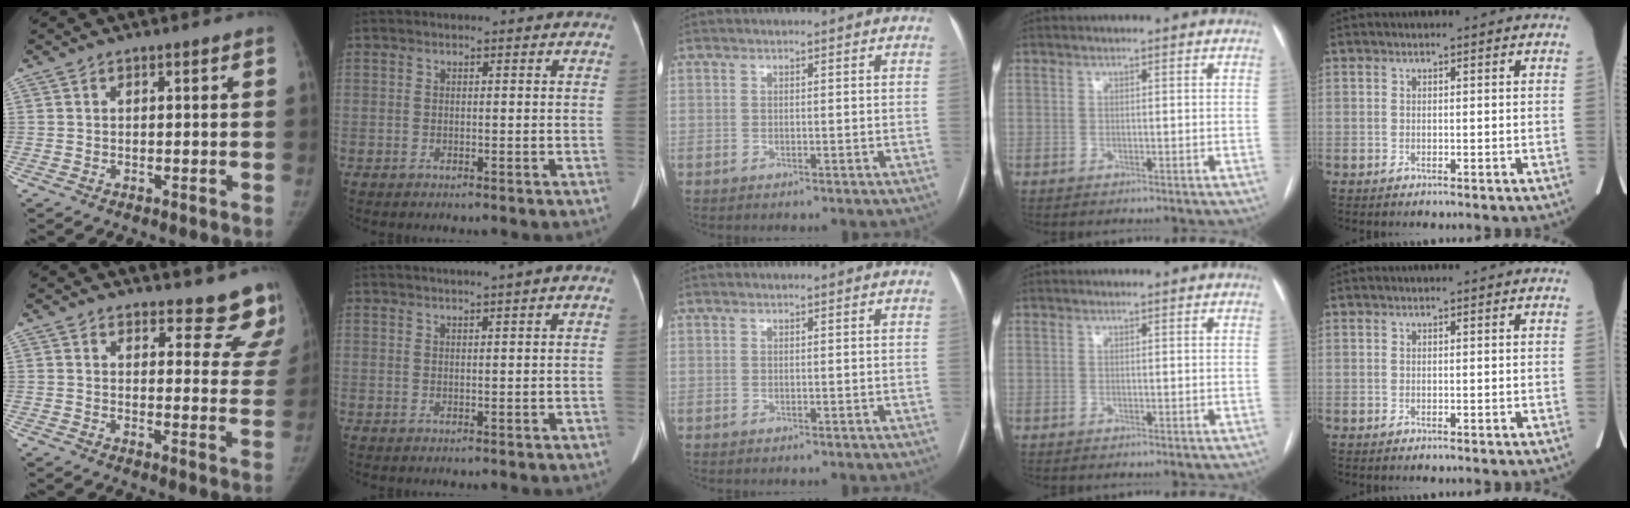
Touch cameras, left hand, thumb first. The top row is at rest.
{"thumb": {"total": 14.5, "force": [13.6, 4.5, 2.3], "torque": [0.031, -0.112, 0.132]}, "index": {"total": 2.9, "force": [2.0, -0.6, 2.1], "torque": [-0.034, 0.016, 0.037]}}